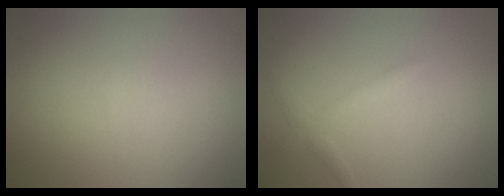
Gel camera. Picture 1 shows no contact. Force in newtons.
{"total": 1.7, "press": 1.7, "slide": 0.0}